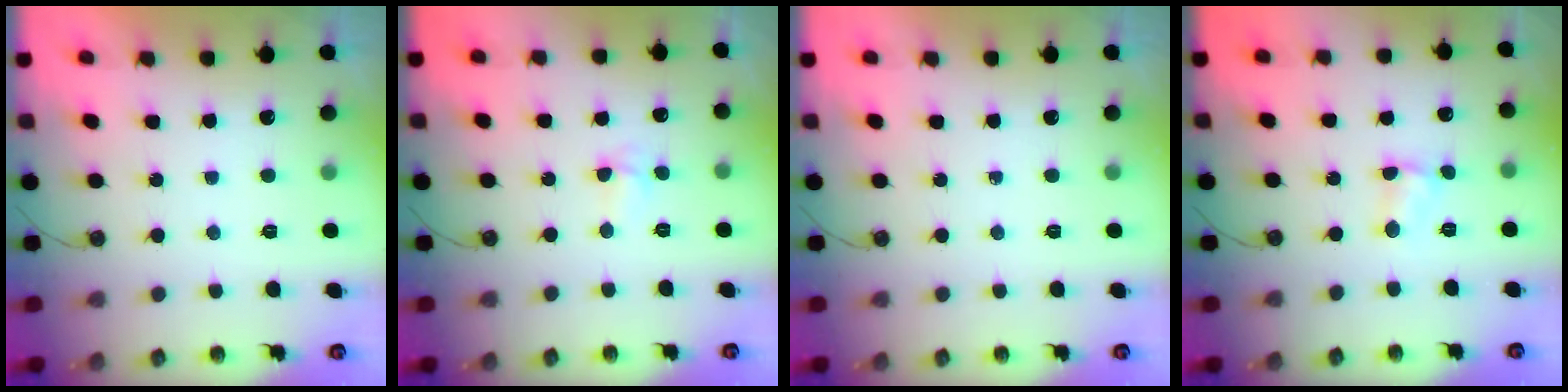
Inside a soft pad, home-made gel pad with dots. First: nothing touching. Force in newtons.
{"total": 3.6, "press": 1.9, "slide": 3.0}
{"total": 0.0}
{"total": 3.4, "press": 3.4, "slide": 0.5}